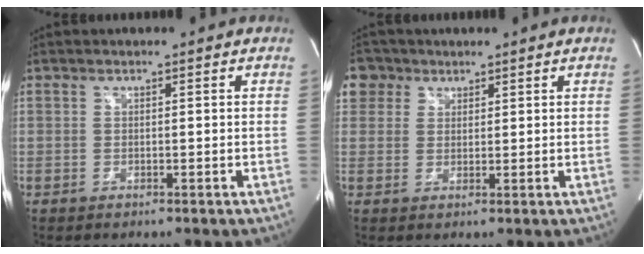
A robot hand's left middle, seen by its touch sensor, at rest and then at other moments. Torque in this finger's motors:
{"motor_torque": [0.08, -0.11, 0.12, 0.01]}